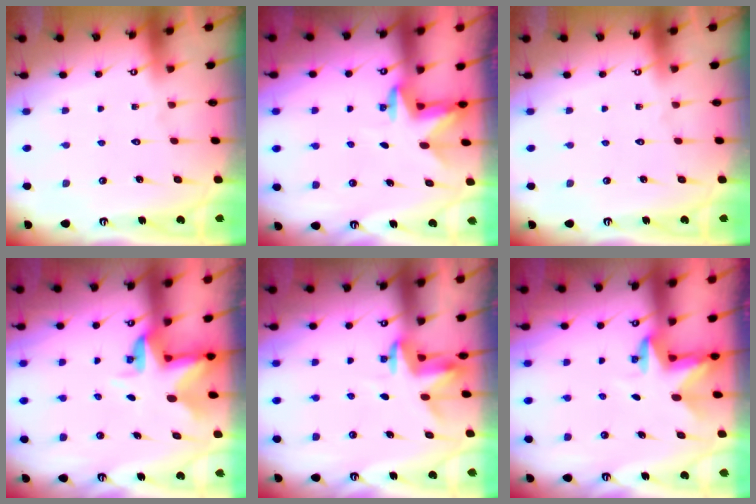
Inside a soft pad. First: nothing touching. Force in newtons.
{"total": 2.9, "press": 2.8, "slide": 0.7}
{"total": 0.0}
{"total": 3.5, "press": 3.5, "slide": 0.2}
{"total": 3.2, "press": 3.2, "slide": 0.3}
{"total": 2.9, "press": 2.9, "slide": 0.1}